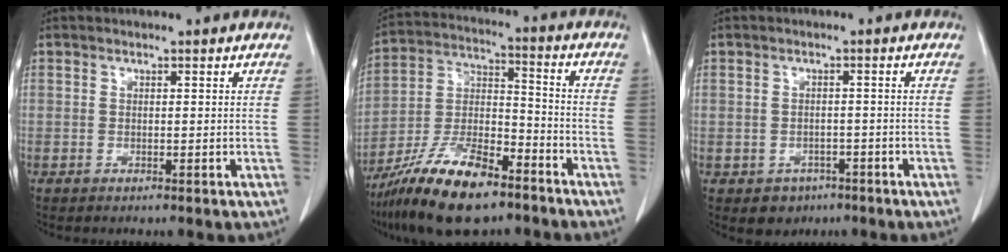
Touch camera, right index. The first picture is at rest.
{"total": 17.8, "force": [-12.4, 5.4, 11.6], "torque": [-0.243, -0.009, -0.226]}
{"total": 4.0, "force": [-2.2, 3.2, 0.9], "torque": [-0.008, 0.008, -0.022]}